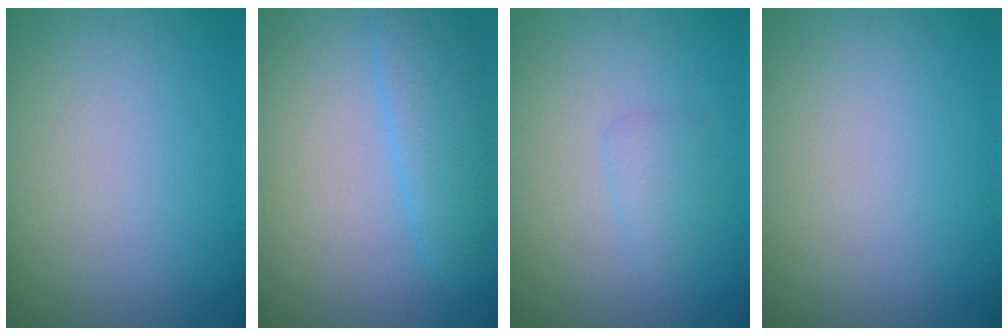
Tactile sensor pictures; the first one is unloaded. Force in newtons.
{"total": 3.4, "press": 3.4, "slide": 0.1}
{"total": 1.2, "press": 1.2, "slide": 0.1}
{"total": 0.0}